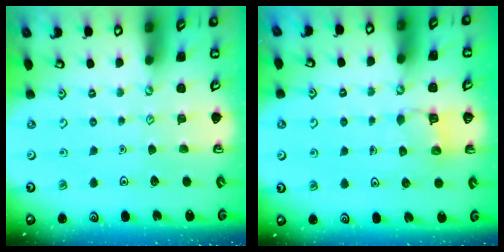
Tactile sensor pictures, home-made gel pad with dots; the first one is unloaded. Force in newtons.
{"total": 4.6, "press": 4.6, "slide": 0.3}